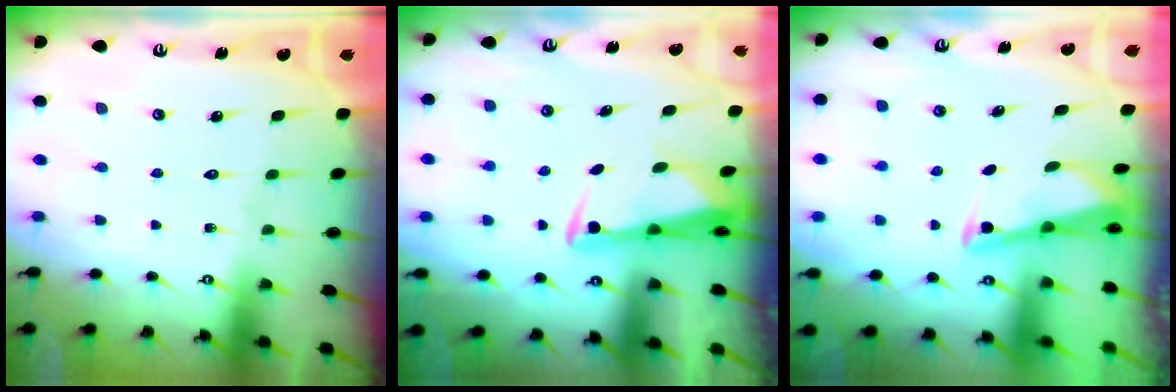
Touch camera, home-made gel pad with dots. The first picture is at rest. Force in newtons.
{"total": 2.9, "press": 2.9, "slide": 0.6}
{"total": 2.6, "press": 2.6, "slide": 0.1}